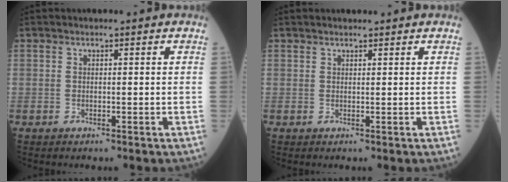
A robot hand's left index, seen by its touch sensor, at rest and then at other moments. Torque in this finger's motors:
{"motor_torque": [-1.28, 0.46, -0.63, -0.13]}